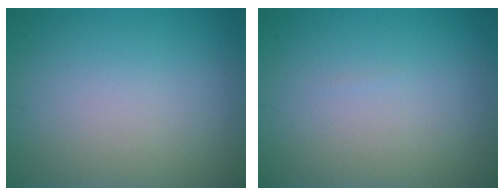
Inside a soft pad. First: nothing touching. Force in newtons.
{"total": 0.0}